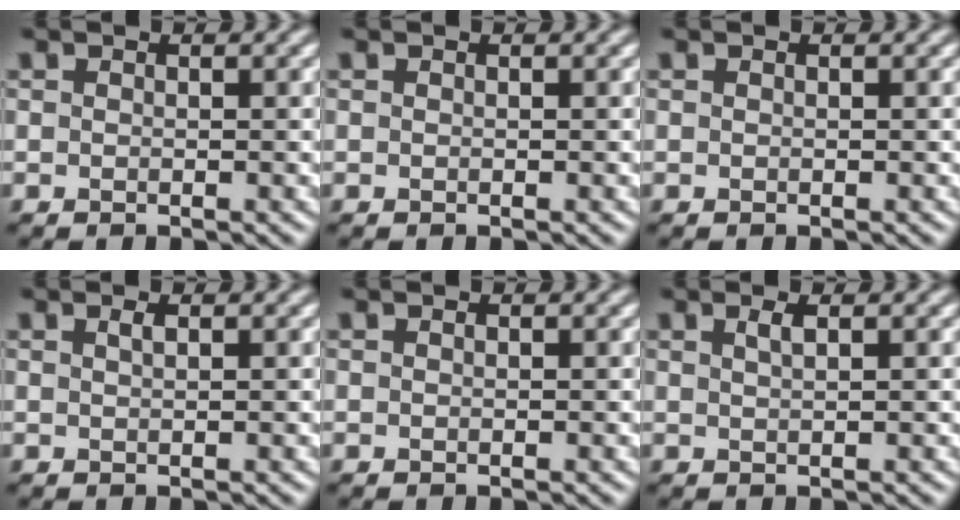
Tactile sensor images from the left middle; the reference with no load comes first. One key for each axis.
{"total": 0.0}
{"total": 0.0}
{"total": 0.8, "fx": 0.4, "fy": 0.2, "fz": 0.6, "tx": -0.011, "ty": 0.002, "tz": 0.008}
{"total": 0.0}
{"total": 1.2, "fx": 0.6, "fy": 0.3, "fz": 1.0, "tx": -0.015, "ty": 0.003, "tz": 0.010}